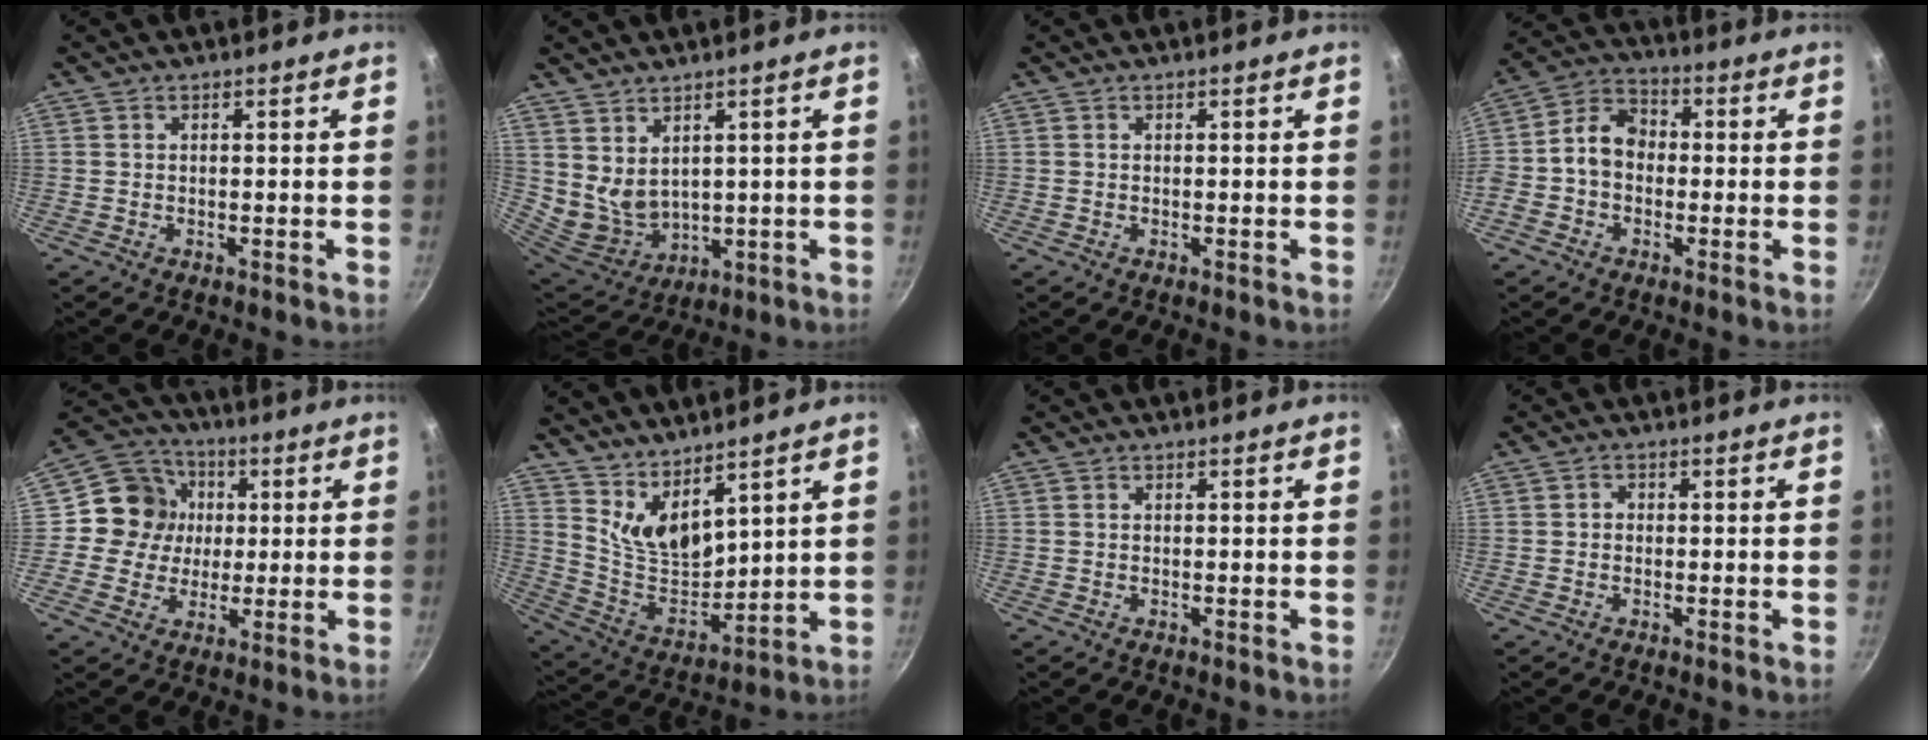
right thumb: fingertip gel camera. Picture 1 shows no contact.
{"total": 8.1, "force": [3.7, 5.5, 4.6], "torque": [-0.078, -0.042, 0.093]}
{"total": 0.0}
{"total": 8.5, "force": [-0.8, 6.7, 5.1], "torque": [-0.065, 0.027, -0.038]}
{"total": 11.3, "force": [1.2, 10.7, 3.5], "torque": [-0.024, 0.015, 0.000]}
{"total": 10.5, "force": [7.3, 4.3, 6.3], "torque": [-0.092, -0.087, 0.153]}
{"total": 0.0}
{"total": 1.2, "force": [-0.2, 1.1, 0.4], "torque": [-0.005, 0.004, -0.005]}